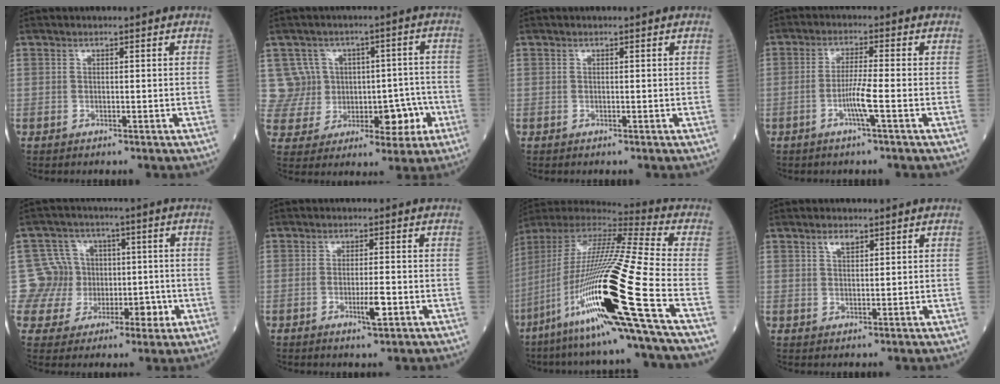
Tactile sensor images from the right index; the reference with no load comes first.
{"total": 9.9, "force": [0.2, 9.6, 2.3], "torque": [-0.020, 0.062, 0.028]}
{"total": 0.0}
{"total": 4.1, "force": [-1.4, -0.6, 3.8], "torque": [-0.077, -0.003, -0.029]}
{"total": 9.1, "force": [-0.2, 9.0, 0.8], "torque": [-0.004, 0.038, 0.008]}
{"total": 3.2, "force": [-1.1, 0.3, 3.0], "torque": [-0.053, -0.003, -0.014]}
{"total": 27.8, "force": [-10.9, -0.6, 25.5], "torque": [-0.486, -0.052, -0.203]}
{"total": 1.9, "force": [1.4, 0.8, 1.1], "torque": [-0.022, 0.002, 0.028]}